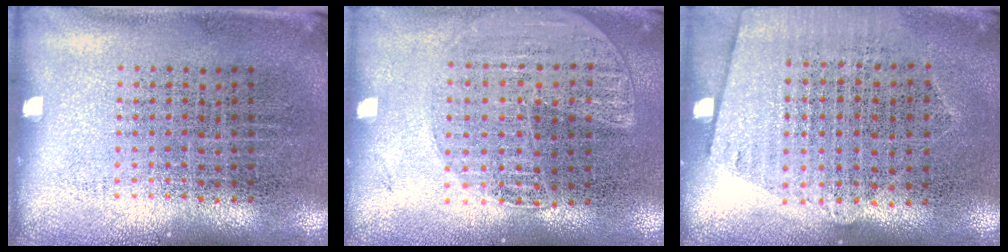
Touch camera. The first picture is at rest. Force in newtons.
{"total": 1.5, "press": 1.4, "slide": 0.4}
{"total": 1.3, "press": 1.1, "slide": 0.6}